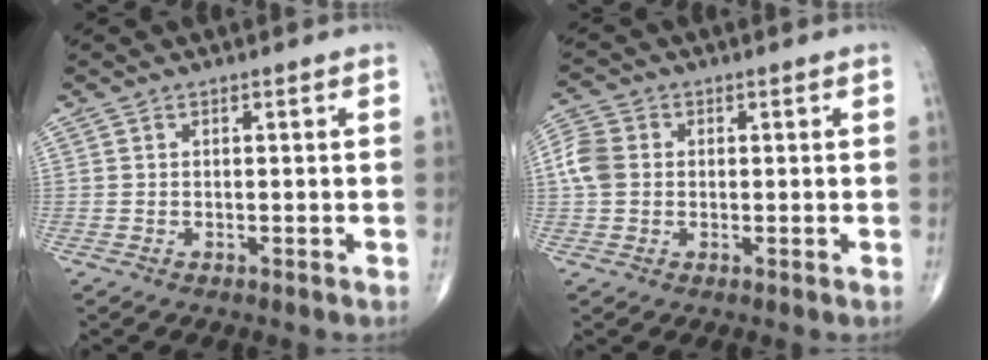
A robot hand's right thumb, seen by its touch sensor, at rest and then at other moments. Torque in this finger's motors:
{"motor_torque": [-0.06, 0.16, 0.30, -0.09, 0.10]}